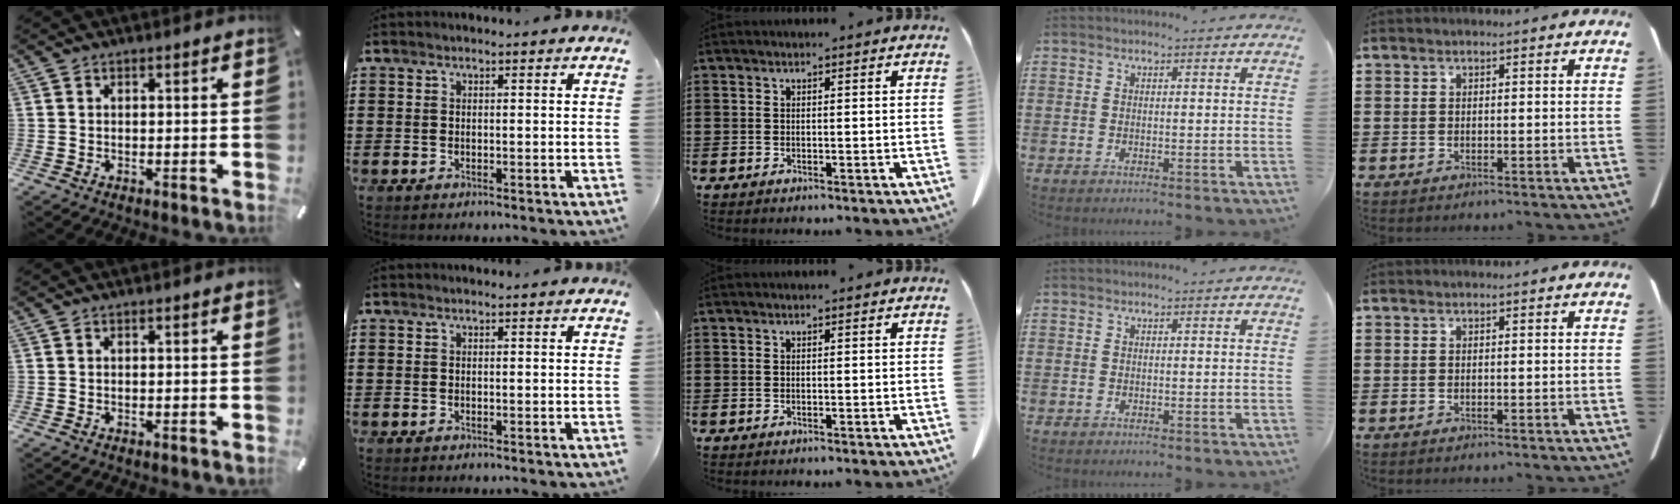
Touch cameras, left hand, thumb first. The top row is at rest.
{}